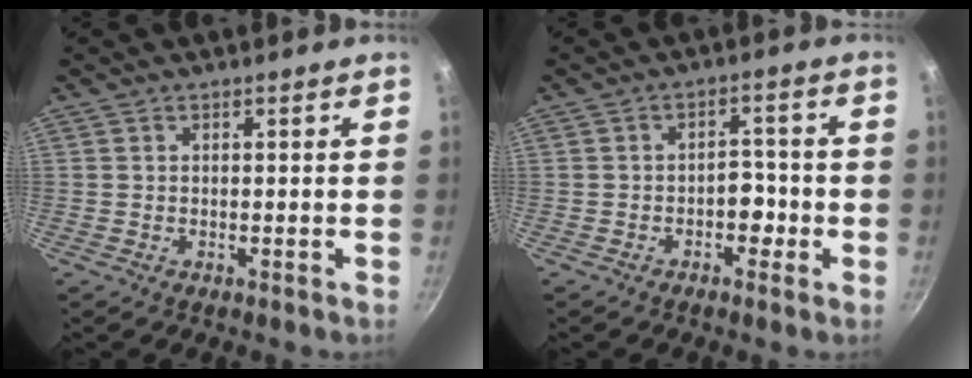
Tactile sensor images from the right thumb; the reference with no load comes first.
{"total": 4.0, "force": [-1.5, 2.6, 2.6], "torque": [-0.008, 0.022, -0.025]}